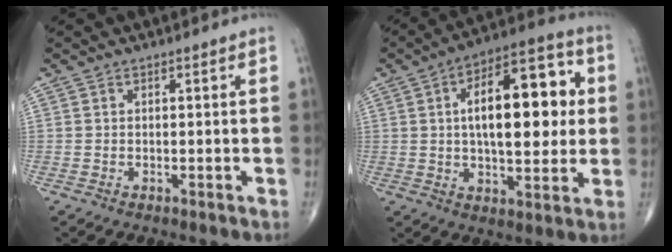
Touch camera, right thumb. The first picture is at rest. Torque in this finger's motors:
{"motor_torque": [1.32, 3.69, 1.94, 0.59, 0.19]}